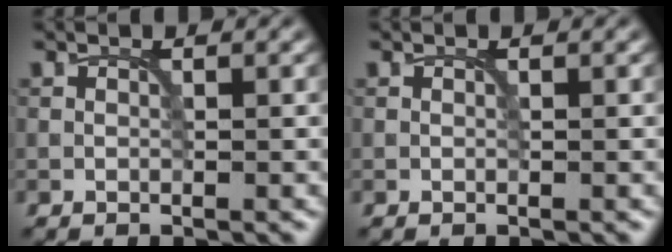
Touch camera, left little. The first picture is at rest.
{"total": 0.0}